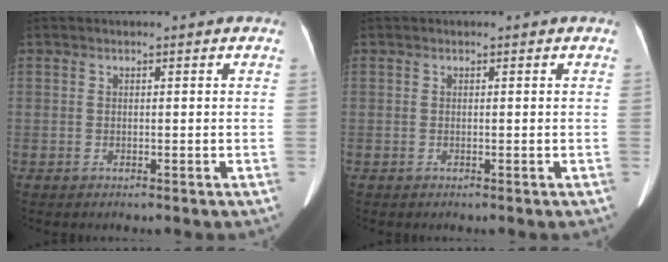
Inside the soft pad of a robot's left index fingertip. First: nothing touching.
{"total": 0.0}